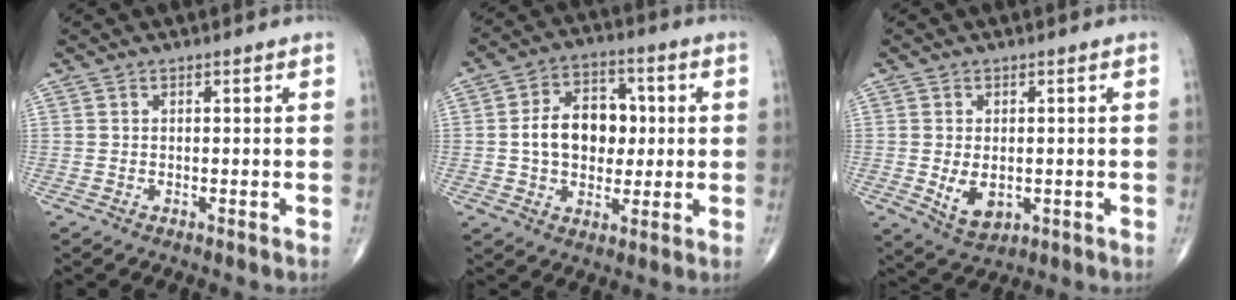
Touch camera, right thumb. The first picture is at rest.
{"total": 12.4, "force": [0.4, 8.9, 8.5], "torque": [-0.104, 0.017, 0.005]}
{"total": 5.7, "force": [-0.8, 3.7, 4.3], "torque": [-0.060, -0.010, -0.001]}